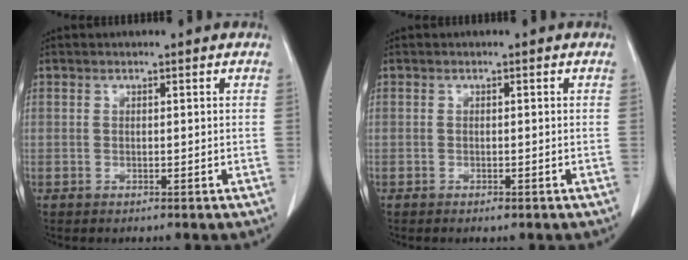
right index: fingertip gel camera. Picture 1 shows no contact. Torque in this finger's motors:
{"motor_torque": [-0.12, -0.03, 0.08, 0.01]}